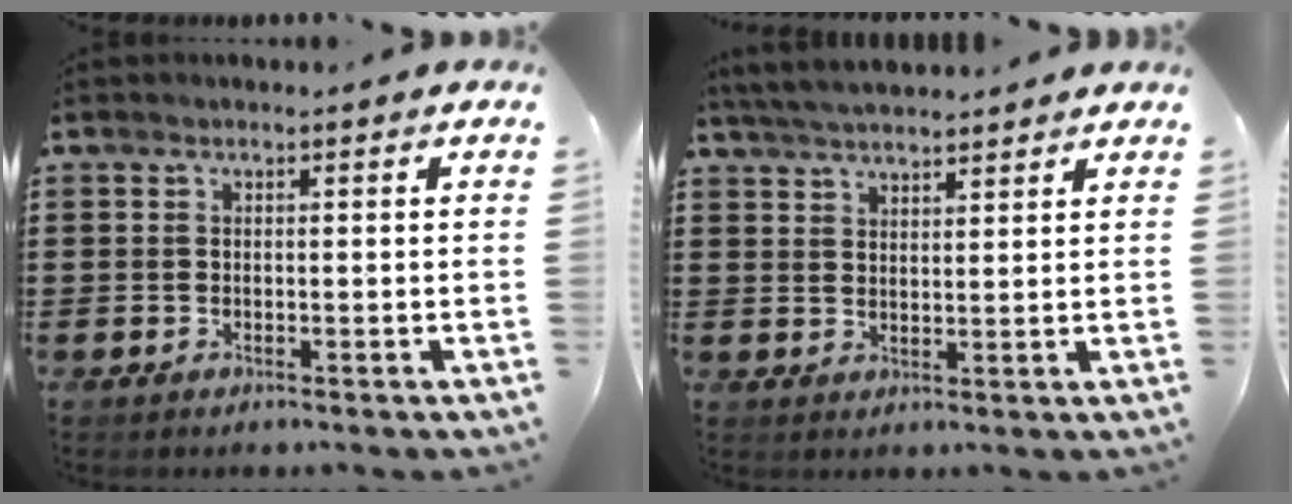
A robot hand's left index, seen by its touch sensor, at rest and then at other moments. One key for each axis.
{"total": 3.9, "fx": 3.8, "fy": 0.1, "fz": 0.7, "tx": -0.027, "ty": -0.010, "tz": 0.070}